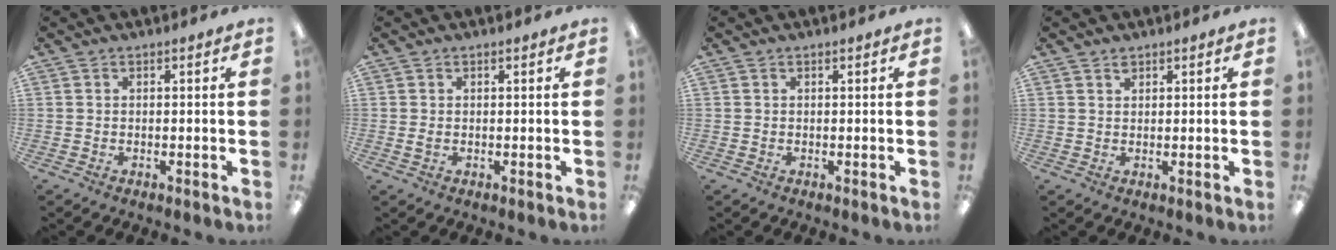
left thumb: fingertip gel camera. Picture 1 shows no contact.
{"total": 1.0, "force": [0.1, 0.6, 0.9], "torque": [-0.018, 0.002, 0.002]}
{"total": 0.0}
{"total": 1.1, "force": [1.0, 0.5, 0.2], "torque": [0.003, -0.005, 0.018]}